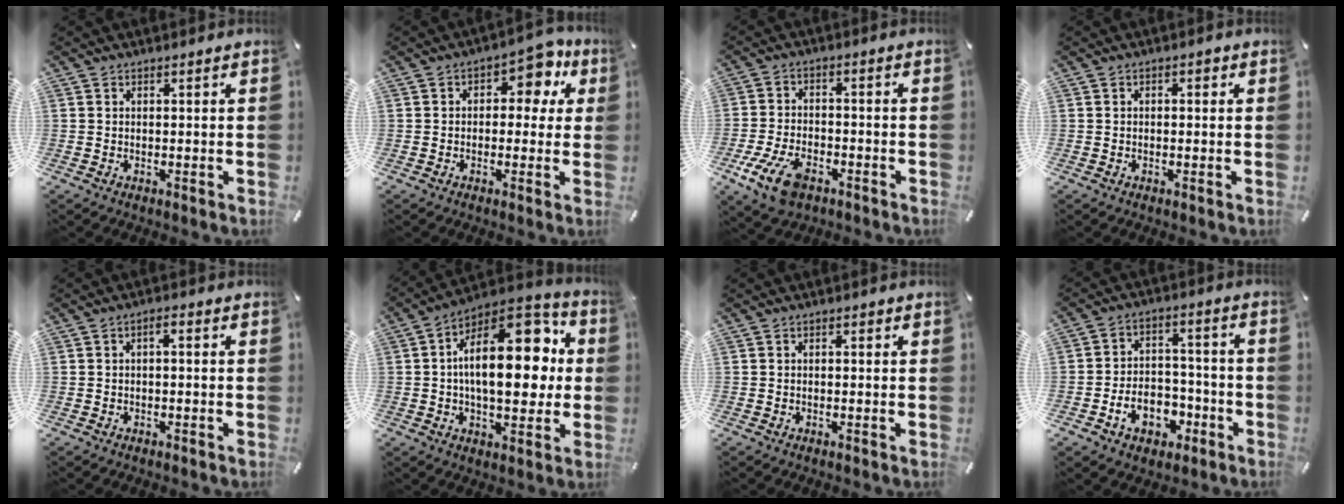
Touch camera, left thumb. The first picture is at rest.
{"total": 7.6, "force": [2.9, 4.8, 5.2], "torque": [-0.057, -0.020, 0.040]}
{"total": 10.4, "force": [-5.4, 5.9, 6.7], "torque": [-0.151, 0.017, -0.099]}
{"total": 1.4, "force": [-0.3, 0.9, 1.0], "torque": [-0.022, 0.006, -0.007]}
{"total": 1.7, "force": [-1.0, 0.5, 1.3], "torque": [-0.023, 0.006, -0.019]}
{"total": 22.4, "force": [3.7, 12.3, 18.4], "torque": [-0.272, -0.021, 0.059]}
{"total": 0.7, "force": [-0.3, 0.5, 0.4], "torque": [-0.010, 0.003, -0.006]}
{"total": 9.6, "force": [-4.3, 7.2, 4.6], "torque": [-0.077, 0.033, -0.072]}